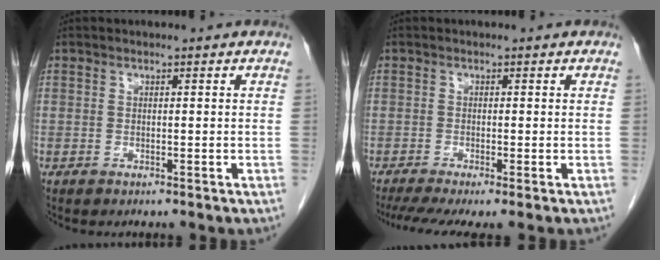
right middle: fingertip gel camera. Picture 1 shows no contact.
{"total": 6.1, "force": [-4.2, 0.8, 4.4], "torque": [-0.071, -0.015, -0.073]}